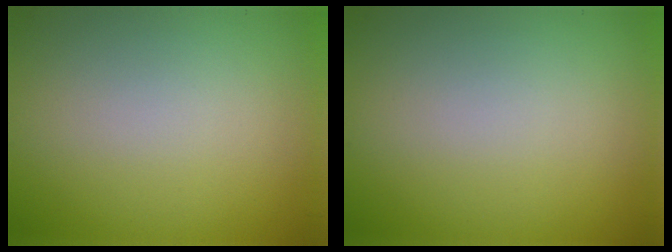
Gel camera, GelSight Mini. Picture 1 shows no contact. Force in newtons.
{"total": 0.0}